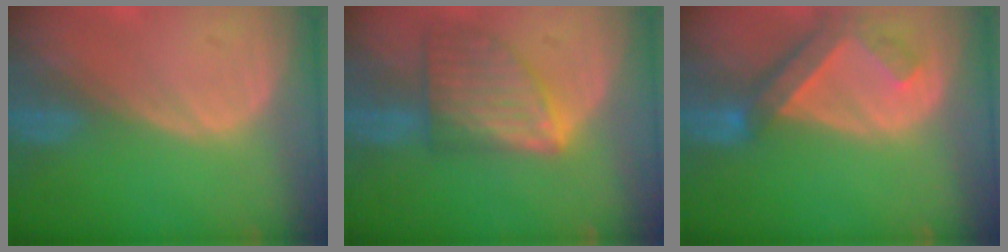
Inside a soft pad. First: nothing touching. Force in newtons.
{"total": 8.1, "press": 7.3, "slide": 3.4}
{"total": 6.4, "press": 5.8, "slide": 2.8}